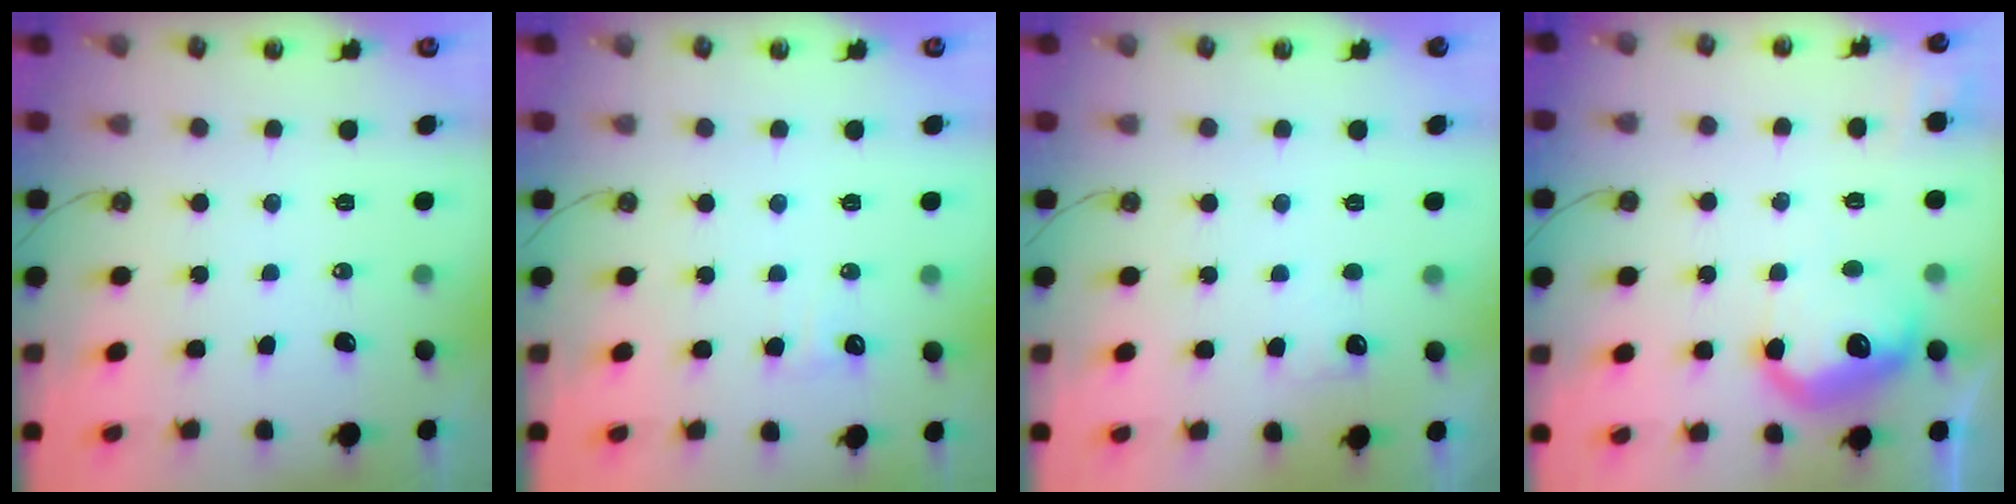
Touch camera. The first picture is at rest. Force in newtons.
{"total": 5.2, "press": 5.1, "slide": 1.2}
{"total": 4.7, "press": 4.5, "slide": 1.2}
{"total": 12.1, "press": 12.0, "slide": 1.1}